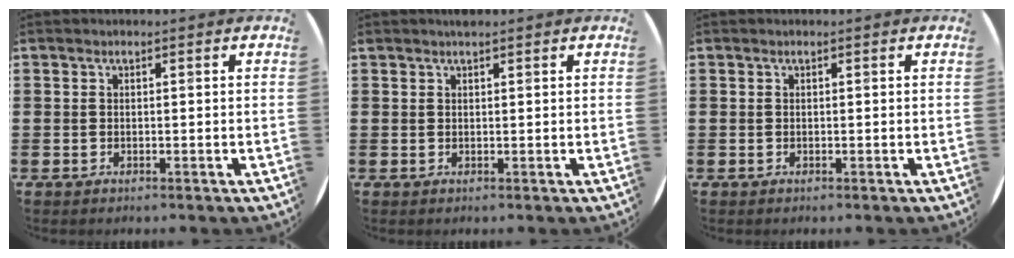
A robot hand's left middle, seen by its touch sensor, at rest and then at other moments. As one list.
[{"total": 0.7, "force": [0.7, 0.0, 0.1], "torque": [-0.004, 0.000, 0.014]}, {"total": 0.0}]